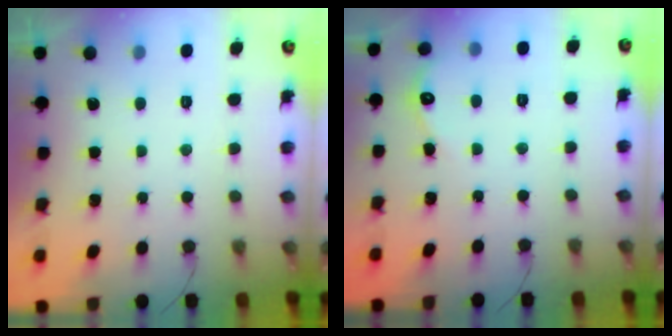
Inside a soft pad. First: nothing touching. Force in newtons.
{"total": 3.8, "press": 3.8, "slide": 0.5}